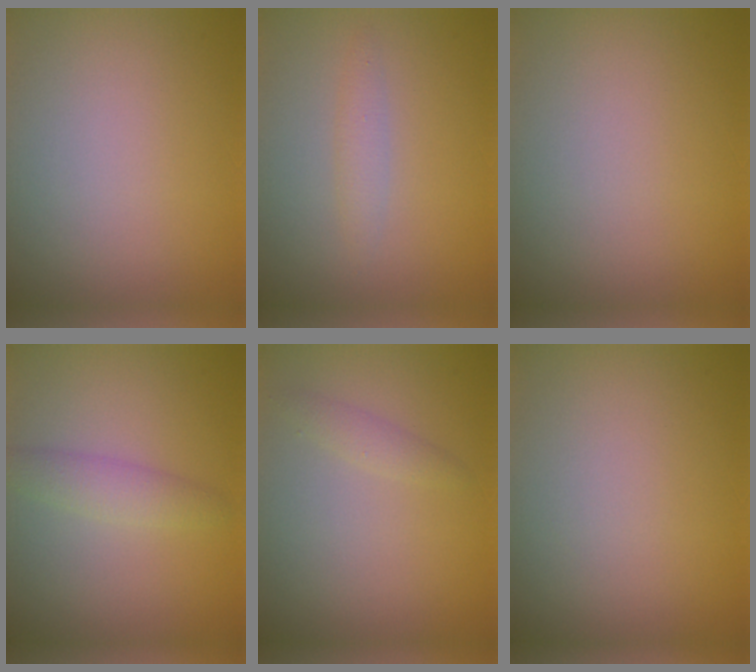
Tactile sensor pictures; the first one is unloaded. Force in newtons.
{"total": 1.4, "press": 1.4, "slide": 0.0}
{"total": 0.0}
{"total": 2.2, "press": 2.2, "slide": 0.0}
{"total": 1.1, "press": 1.1, "slide": 0.0}
{"total": 0.0}